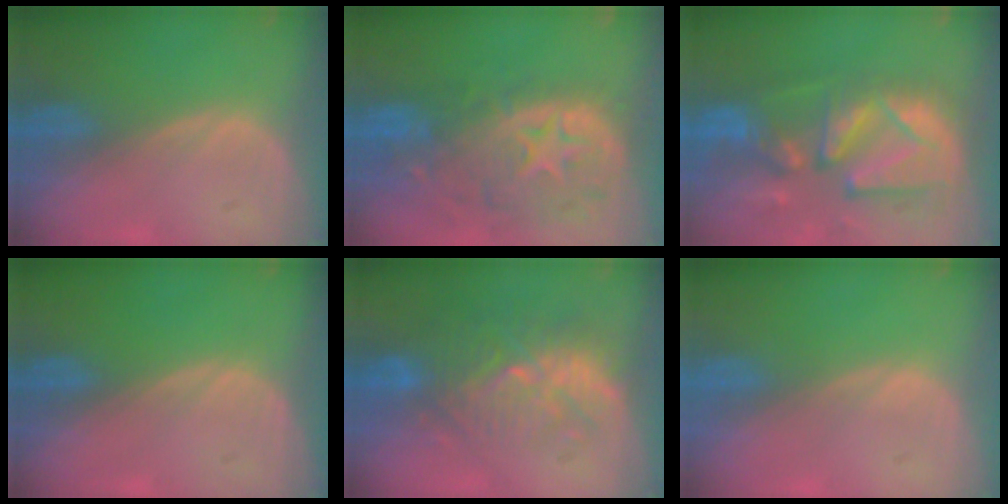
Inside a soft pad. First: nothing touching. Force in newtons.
{"total": 13.4, "press": 11.1, "slide": 7.5}
{"total": 13.2, "press": 11.3, "slide": 6.9}
{"total": 0.0}
{"total": 10.3, "press": 9.5, "slide": 3.9}
{"total": 0.0}